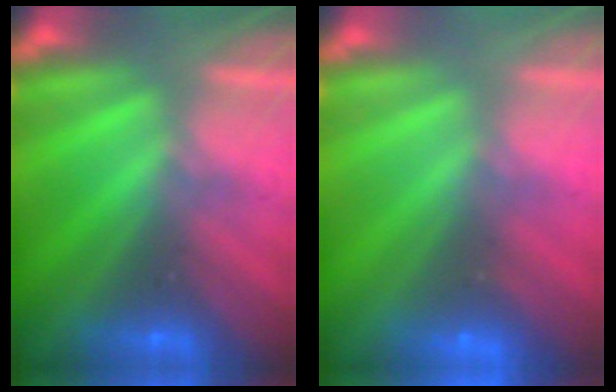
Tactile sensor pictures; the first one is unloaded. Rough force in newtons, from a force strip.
{"total": 2.3}